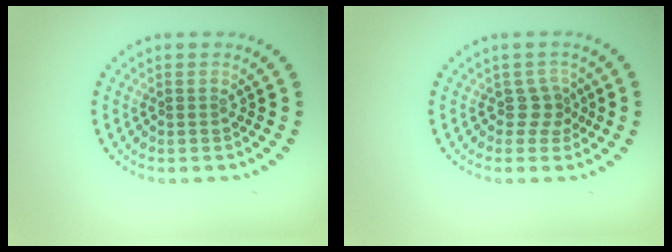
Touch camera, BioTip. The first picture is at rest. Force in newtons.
{"total": 1.9, "press": 1.3, "slide": 1.4}